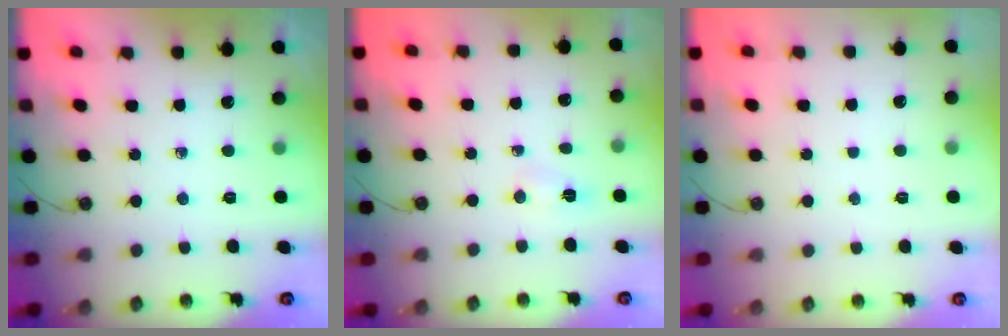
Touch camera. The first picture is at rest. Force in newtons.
{"total": 2.9, "press": 2.9, "slide": 0.4}
{"total": 1.2, "press": 1.2, "slide": 0.0}